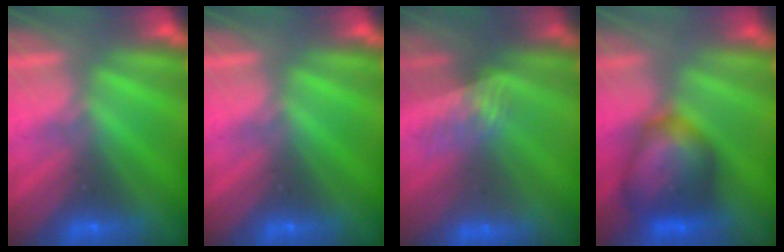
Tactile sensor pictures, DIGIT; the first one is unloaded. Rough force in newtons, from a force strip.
{"total": 0.0}
{"total": 3.0}
{"total": 8.1}